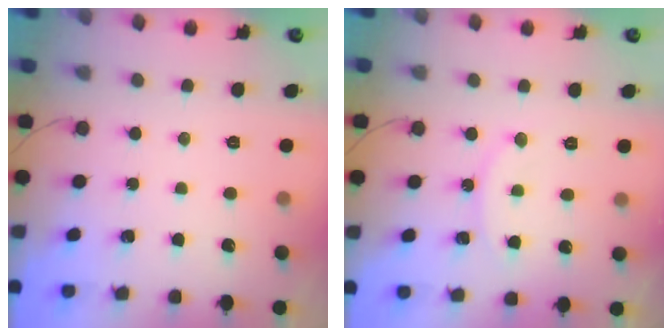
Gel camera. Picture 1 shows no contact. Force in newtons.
{"total": 7.6, "press": 7.6, "slide": 0.5}